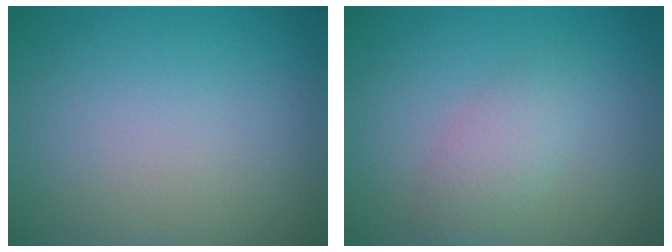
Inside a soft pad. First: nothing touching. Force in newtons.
{"total": 2.4, "press": 2.4, "slide": 0.2}